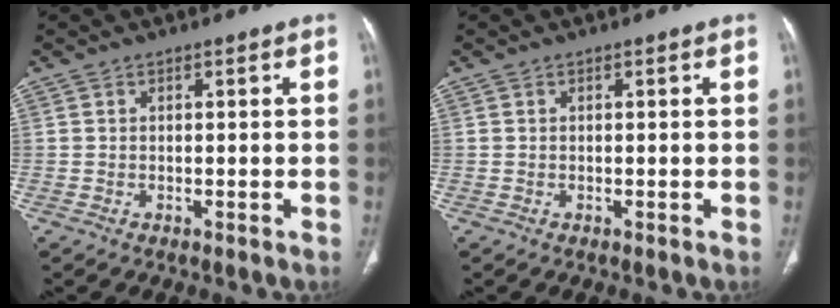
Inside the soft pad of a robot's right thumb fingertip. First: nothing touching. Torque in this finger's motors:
{"motor_torque": [0.01, 0.01, -0.04, 0.01, 0.00]}